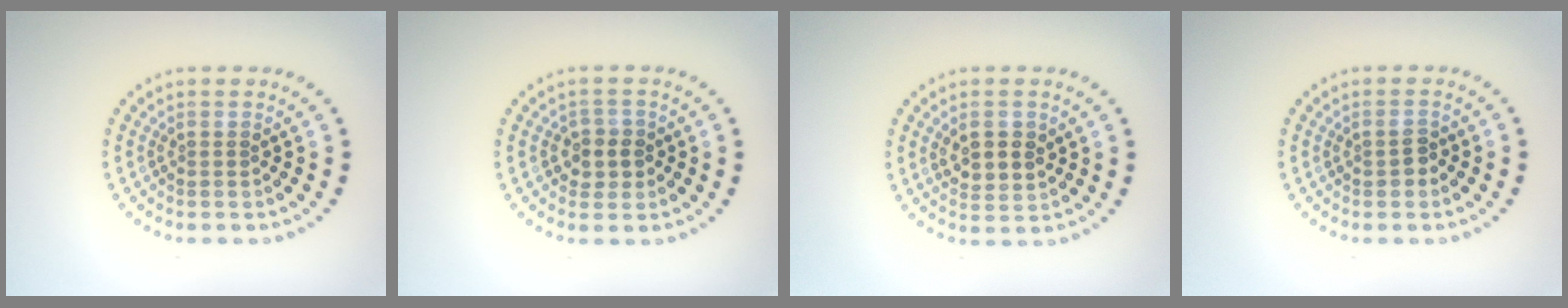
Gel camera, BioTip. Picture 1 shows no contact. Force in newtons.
{"total": 2.3, "press": 2.1, "slide": 1.0}
{"total": 3.0, "press": 3.0, "slide": 0.6}
{"total": 1.3, "press": 1.3, "slide": 0.1}